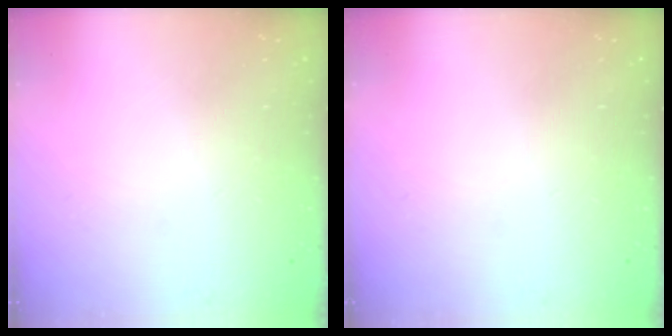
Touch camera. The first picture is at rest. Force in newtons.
{"total": 0.0}